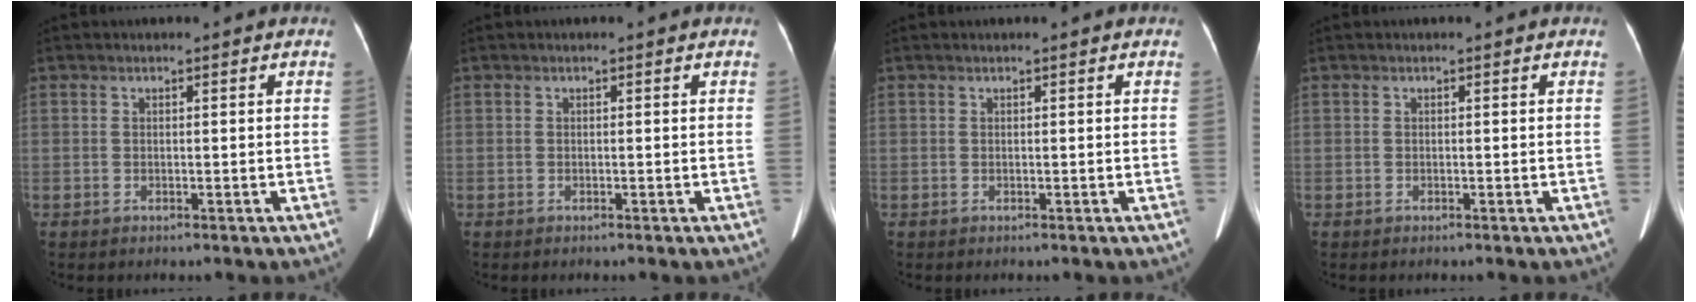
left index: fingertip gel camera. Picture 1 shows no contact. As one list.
[{"total": 0.0}, {"total": 0.0}, {"total": 0.0}]